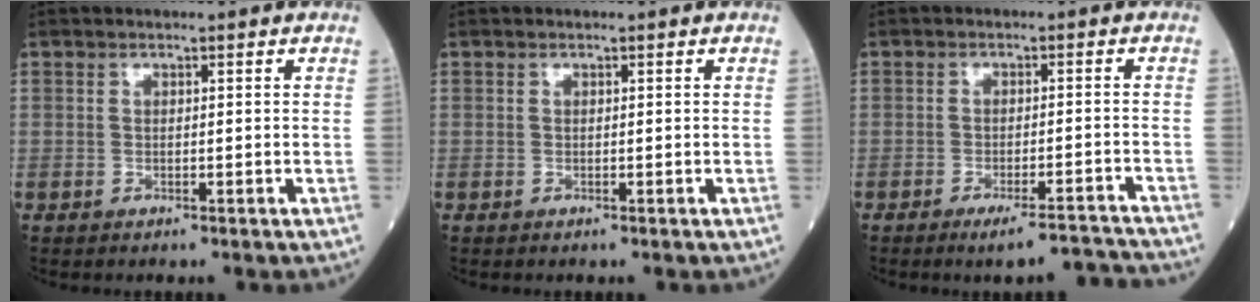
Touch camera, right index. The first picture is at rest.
{"total": 0.0}
{"total": 6.8, "force": [-6.3, 0.1, 2.6], "torque": [-0.017, 0.007, -0.094]}